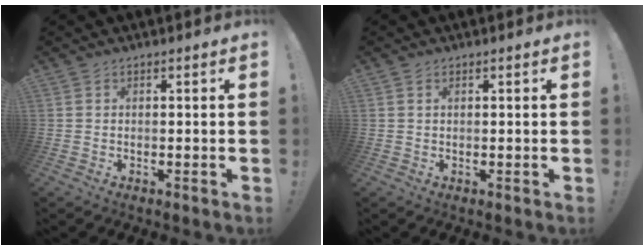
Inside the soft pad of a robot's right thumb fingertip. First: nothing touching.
{"total": 0.7, "force": [0.3, 0.3, 0.5], "torque": [-0.008, -0.001, 0.006]}